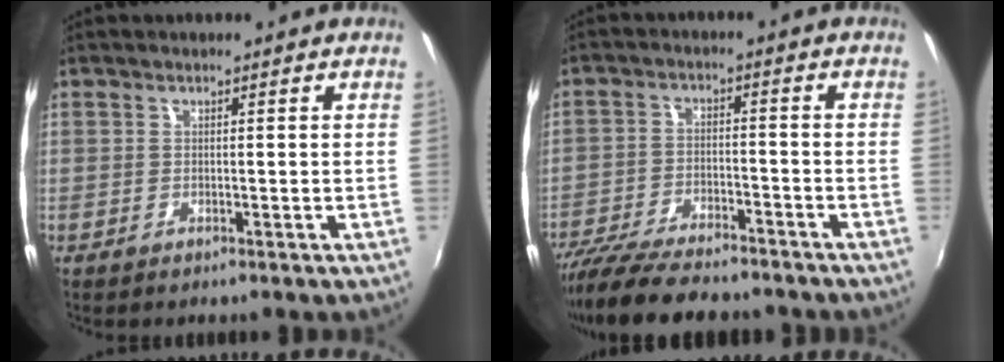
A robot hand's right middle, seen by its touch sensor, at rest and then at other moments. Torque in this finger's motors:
{"motor_torque": [1.05, -1.08, 0.23, 0.13]}